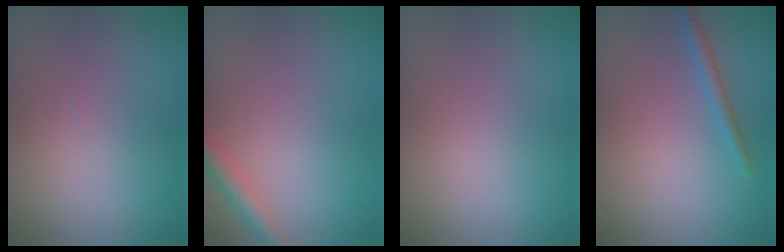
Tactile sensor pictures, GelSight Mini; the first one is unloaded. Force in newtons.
{"total": 2.3, "press": 2.3, "slide": 0.1}
{"total": 0.0}
{"total": 1.4, "press": 1.4, "slide": 0.1}